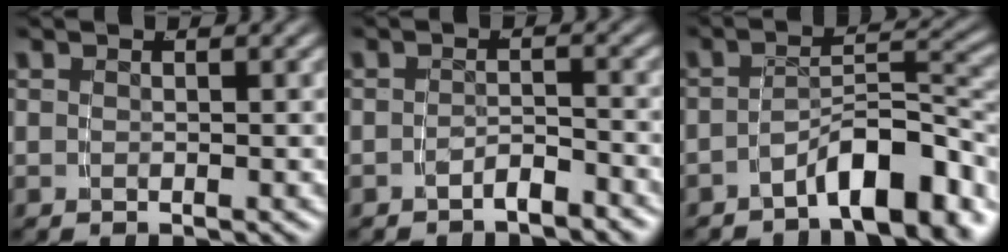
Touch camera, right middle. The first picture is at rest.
{"total": 2.0, "force": [-1.9, 0.5, 0.4], "torque": [0.003, -0.001, -0.035]}
{"total": 6.9, "force": [-4.3, 2.4, 4.9], "torque": [-0.048, -0.001, -0.063]}